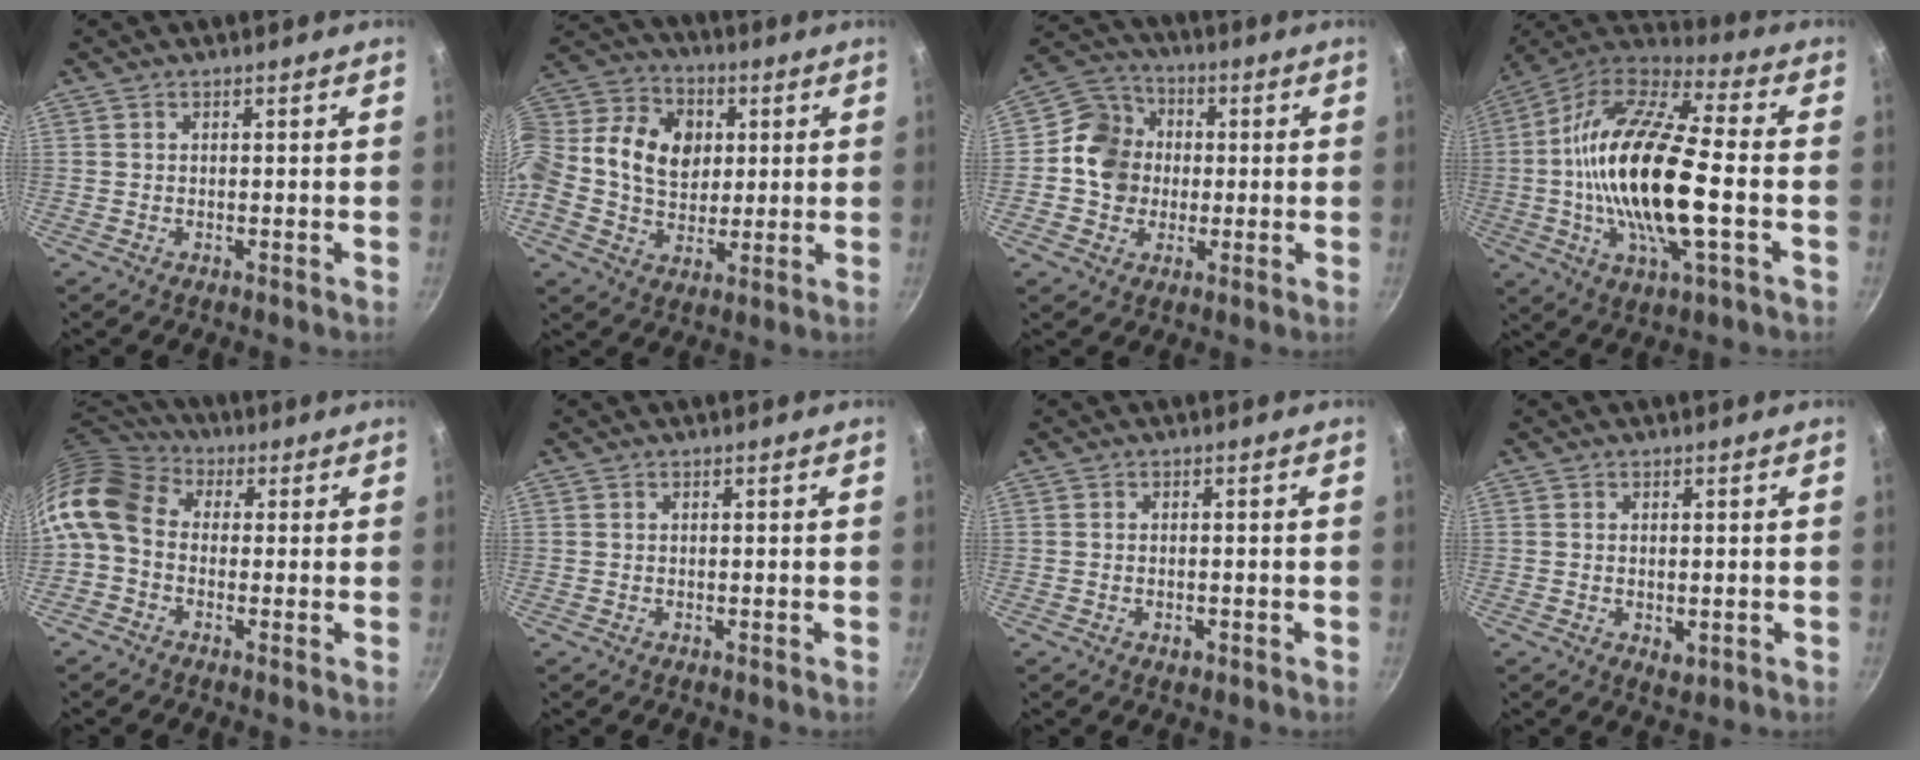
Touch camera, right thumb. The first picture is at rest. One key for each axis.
{"total": 20.4, "fx": 2.8, "fy": 15.9, "fz": 12.5, "tx": -0.227, "ty": 0.026, "tz": 0.037}
{"total": 10.6, "fx": 0.0, "fy": 9.6, "fz": 4.5, "tx": -0.047, "ty": 0.018, "tz": -0.020}
{"total": 24.3, "fx": -2.5, "fy": 8.5, "fz": 22.7, "tx": -0.438, "ty": 0.022, "tz": -0.064}
{"total": 12.7, "fx": 0.4, "fy": 9.8, "fz": 8.2, "tx": -0.167, "ty": 0.032, "tz": -0.014}
{"total": 0.0}
{"total": 1.4, "fx": -0.7, "fy": 0.7, "fz": 1.0, "tx": -0.016, "ty": 0.002, "tz": -0.012}
{"total": 2.0, "fx": -0.2, "fy": 1.2, "fz": 1.6, "tx": -0.024, "ty": -0.007, "tz": -0.002}